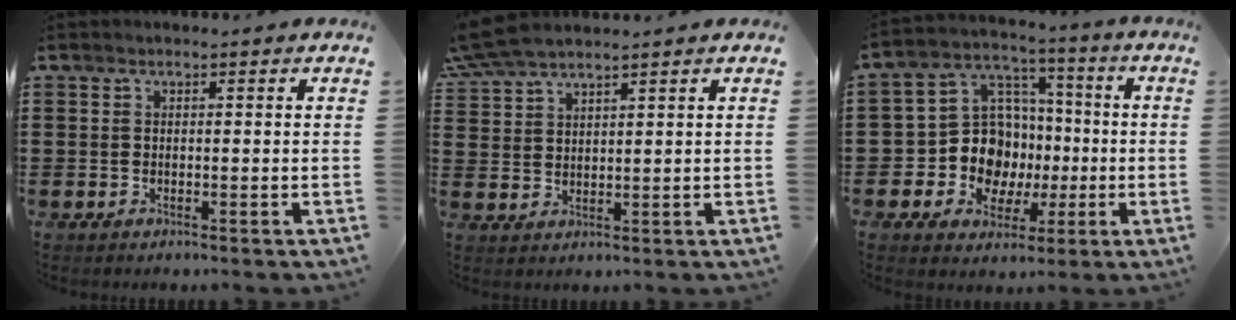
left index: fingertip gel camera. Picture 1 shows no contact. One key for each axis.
{"total": 5.0, "fx": 4.4, "fy": 0.9, "fz": 2.1, "tx": -0.057, "ty": -0.004, "tz": 0.082}
{"total": 11.5, "fx": -1.6, "fy": 10.5, "fz": 4.3, "tx": -0.123, "ty": 0.011, "tz": -0.023}